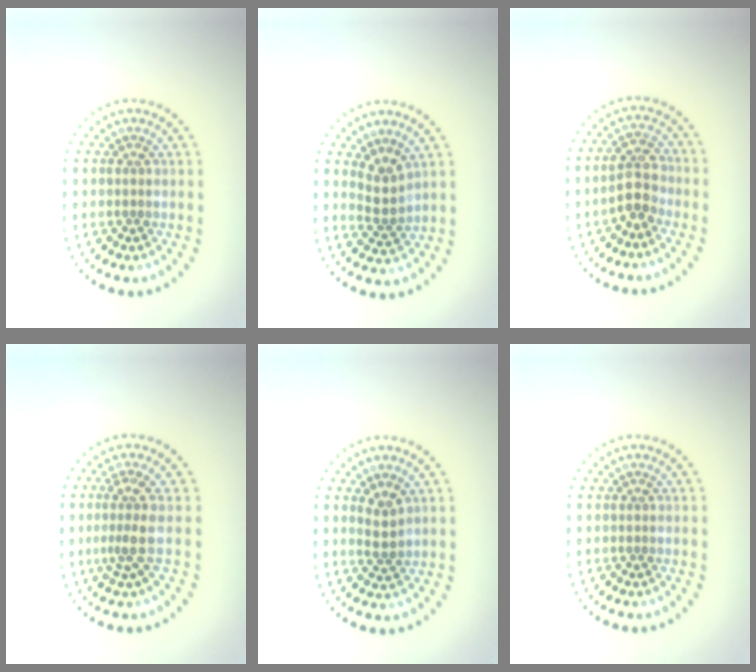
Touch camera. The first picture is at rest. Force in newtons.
{"total": 2.4, "press": 1.8, "slide": 1.6}
{"total": 3.0, "press": 2.8, "slide": 0.9}
{"total": 2.6, "press": 1.8, "slide": 1.9}
{"total": 1.8, "press": 1.7, "slide": 0.7}
{"total": 0.0}